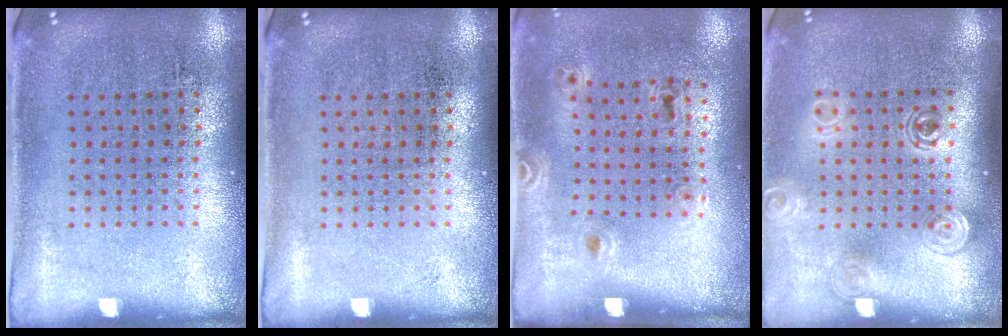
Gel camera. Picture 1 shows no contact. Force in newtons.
{"total": 0.0}
{"total": 1.3, "press": 0.8, "slide": 1.1}
{"total": 1.6, "press": 1.3, "slide": 0.9}